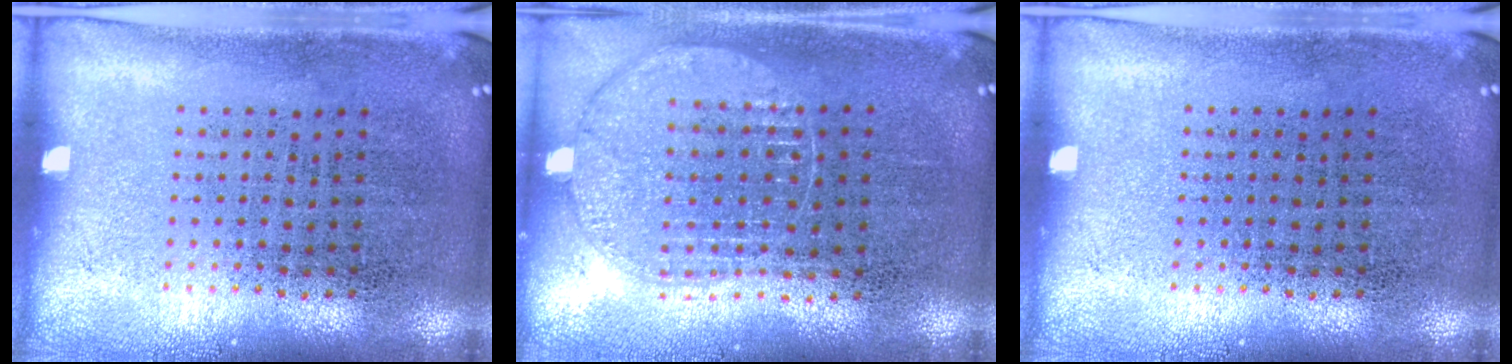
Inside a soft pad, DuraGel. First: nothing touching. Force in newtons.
{"total": 1.0, "press": 1.0, "slide": 0.1}
{"total": 0.0}